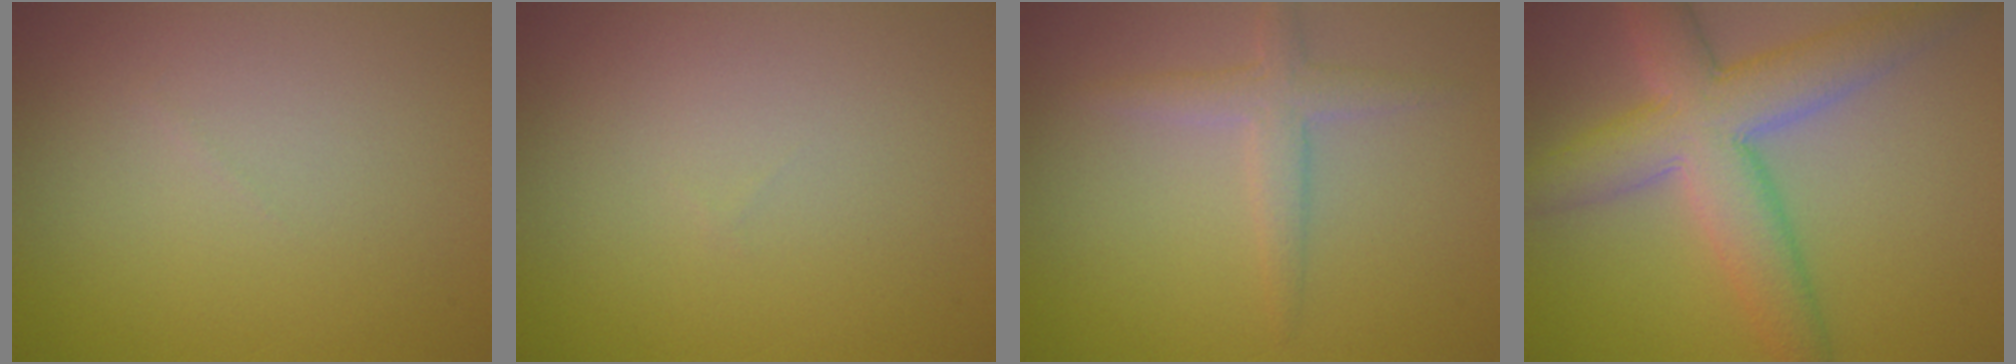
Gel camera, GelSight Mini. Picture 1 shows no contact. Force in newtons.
{"total": 0.0}
{"total": 2.5, "press": 2.4, "slide": 0.3}
{"total": 7.8, "press": 7.8, "slide": 0.5}